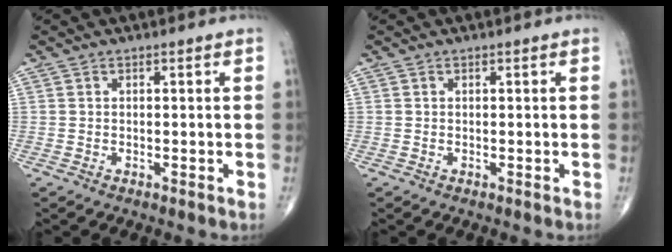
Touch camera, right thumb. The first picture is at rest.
{"total": 0.0}